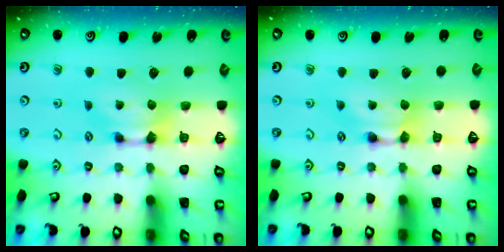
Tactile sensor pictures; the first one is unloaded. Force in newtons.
{"total": 1.6, "press": 1.6, "slide": 0.2}